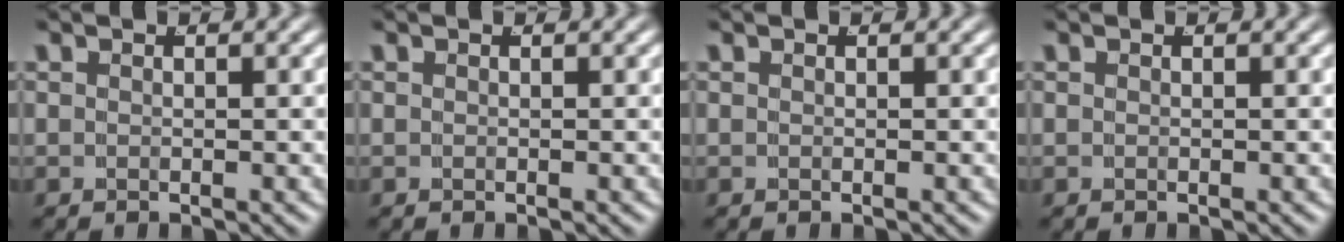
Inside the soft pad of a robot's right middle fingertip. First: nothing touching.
{"total": 0.0}
{"total": 0.0}
{"total": 0.0}